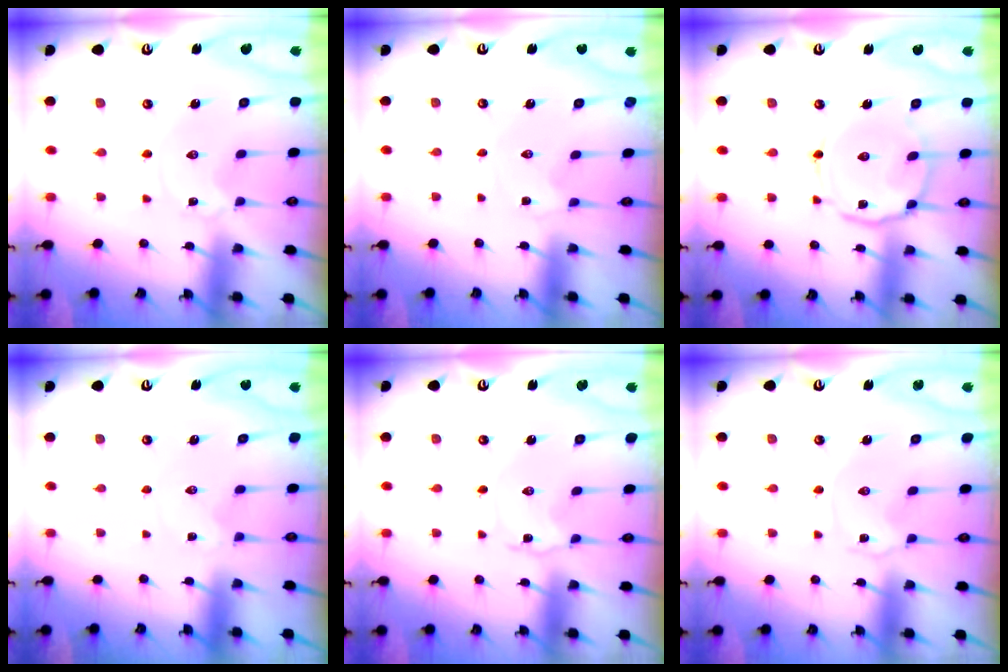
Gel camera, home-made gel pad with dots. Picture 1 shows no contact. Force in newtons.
{"total": 1.8, "press": 1.7, "slide": 0.4}
{"total": 11.2, "press": 11.2, "slide": 0.9}
{"total": 0.8, "press": 0.7, "slide": 0.3}
{"total": 1.7, "press": 1.7, "slide": 0.2}
{"total": 0.8, "press": 0.7, "slide": 0.3}